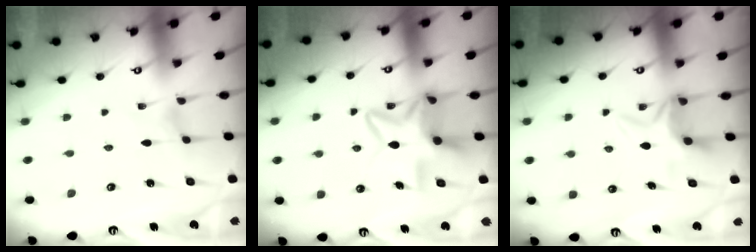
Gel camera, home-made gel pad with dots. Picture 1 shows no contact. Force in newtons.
{"total": 8.7, "press": 8.5, "slide": 1.6}
{"total": 6.5, "press": 6.4, "slide": 1.3}